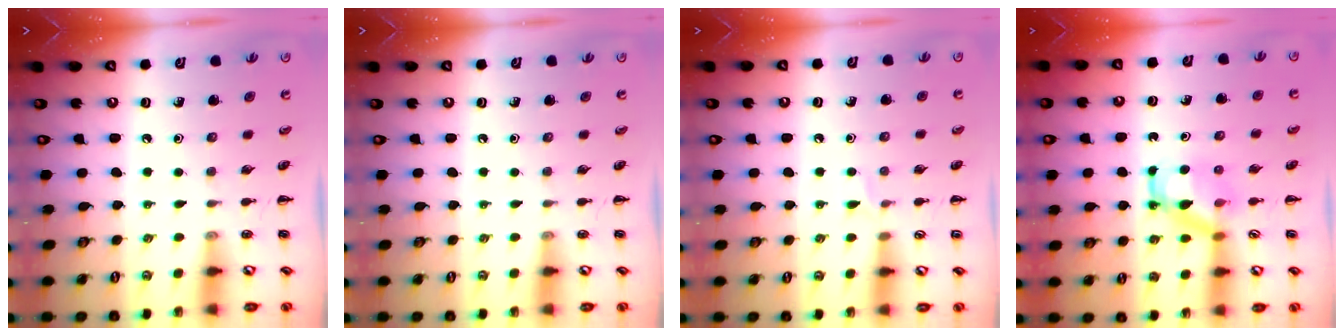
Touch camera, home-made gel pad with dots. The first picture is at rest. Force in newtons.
{"total": 0.0}
{"total": 4.2, "press": 3.9, "slide": 1.5}
{"total": 5.5, "press": 5.4, "slide": 0.6}